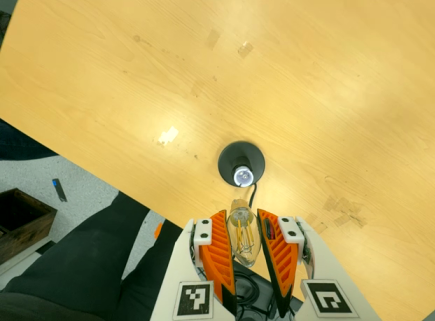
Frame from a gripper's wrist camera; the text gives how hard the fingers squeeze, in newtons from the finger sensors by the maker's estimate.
{"total": 12.9, "left": 12.9, "right": 12.9}